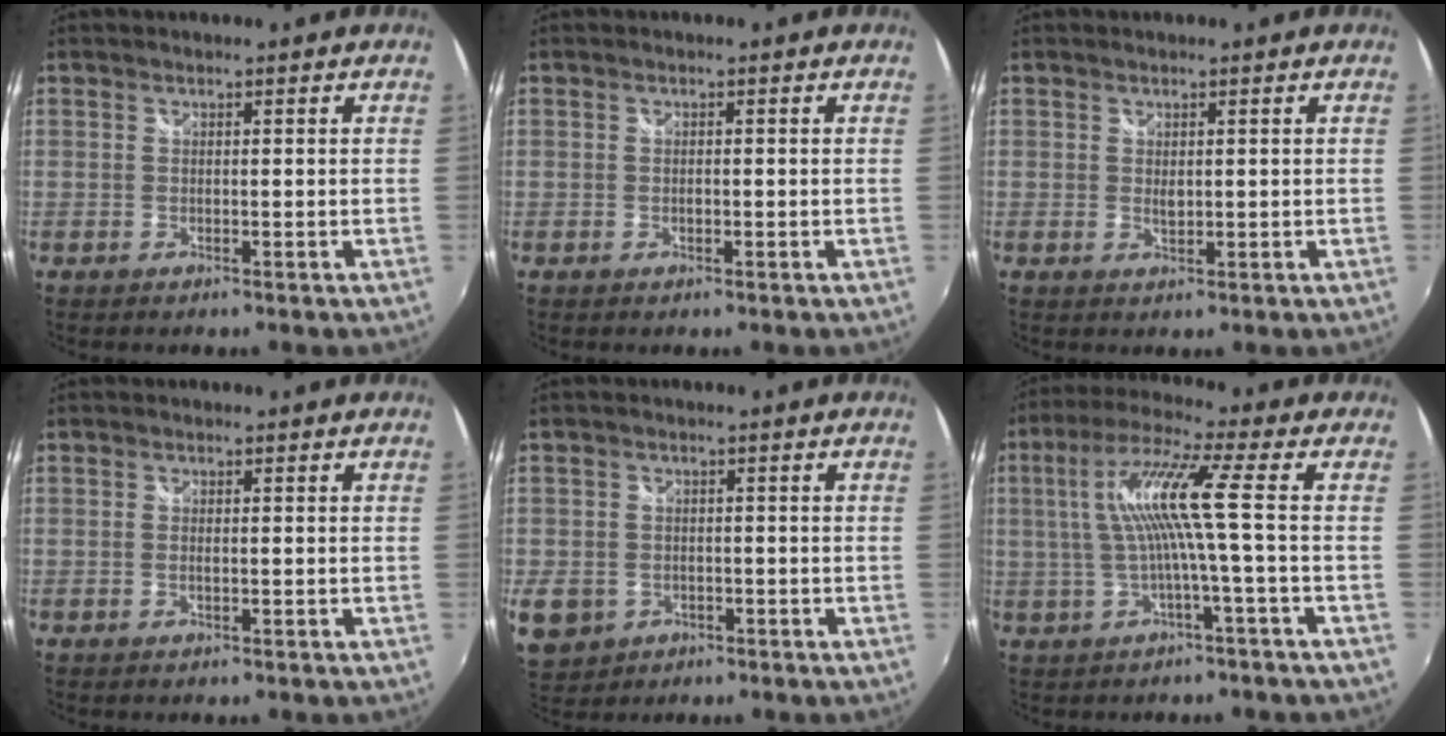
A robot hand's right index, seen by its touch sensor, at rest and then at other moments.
{"total": 0.6, "force": [-0.2, 0.5, 0.3], "torque": [-0.006, 0.000, -0.004]}
{"total": 1.3, "force": [0.3, 0.8, 0.9], "torque": [-0.014, -0.001, 0.005]}
{"total": 0.8, "force": [0.0, 0.3, 0.7], "torque": [-0.016, -0.001, -0.003]}
{"total": 8.6, "force": [-2.5, 7.4, 3.6], "torque": [-0.100, -0.004, -0.030]}
{"total": 9.9, "force": [-0.3, -1.1, 9.9], "torque": [-0.189, 0.006, 0.002]}